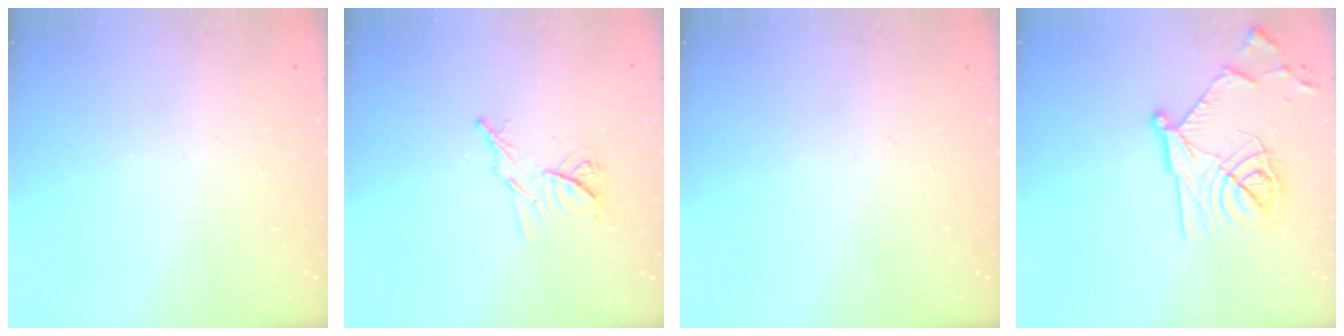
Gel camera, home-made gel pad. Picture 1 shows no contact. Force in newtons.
{"total": 8.6, "press": 8.6, "slide": 0.7}
{"total": 0.0}
{"total": 18.1, "press": 18.1, "slide": 1.0}